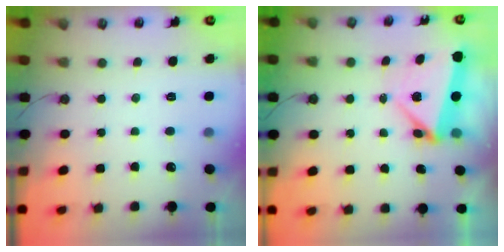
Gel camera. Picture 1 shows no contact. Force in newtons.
{"total": 7.6, "press": 4.7, "slide": 6.0}